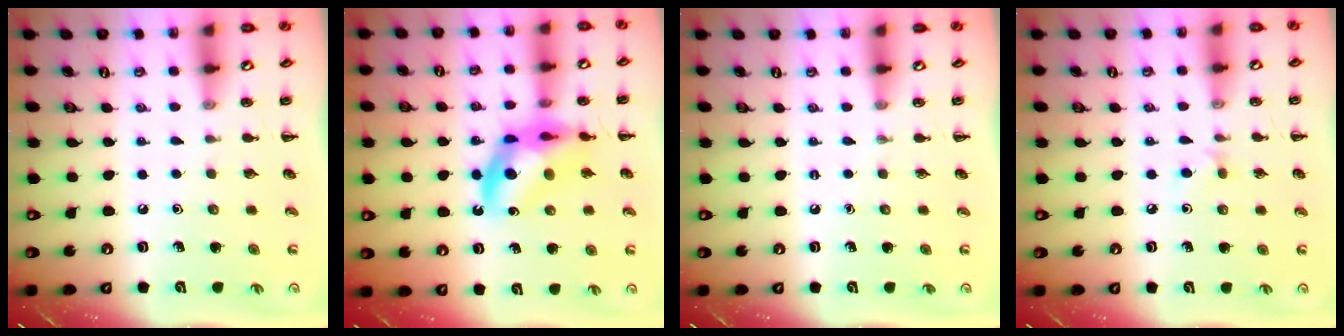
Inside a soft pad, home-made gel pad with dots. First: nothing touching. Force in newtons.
{"total": 12.2, "press": 11.7, "slide": 3.5}
{"total": 0.0}
{"total": 4.4, "press": 4.0, "slide": 1.8}